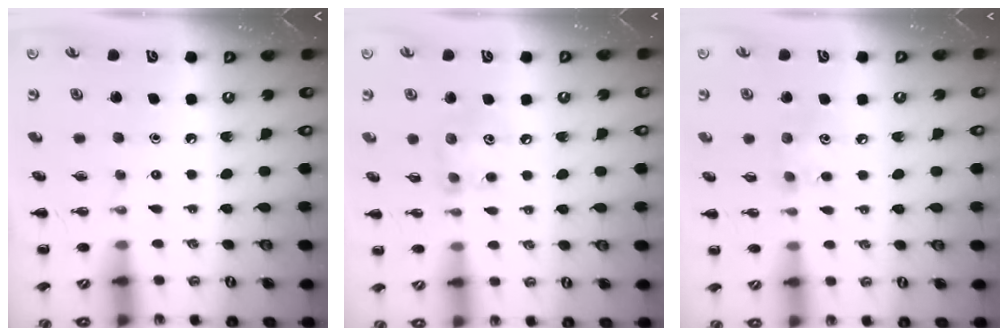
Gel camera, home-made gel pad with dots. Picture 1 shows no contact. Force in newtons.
{"total": 6.5, "press": 6.5, "slide": 0.7}
{"total": 6.4, "press": 6.3, "slide": 1.4}